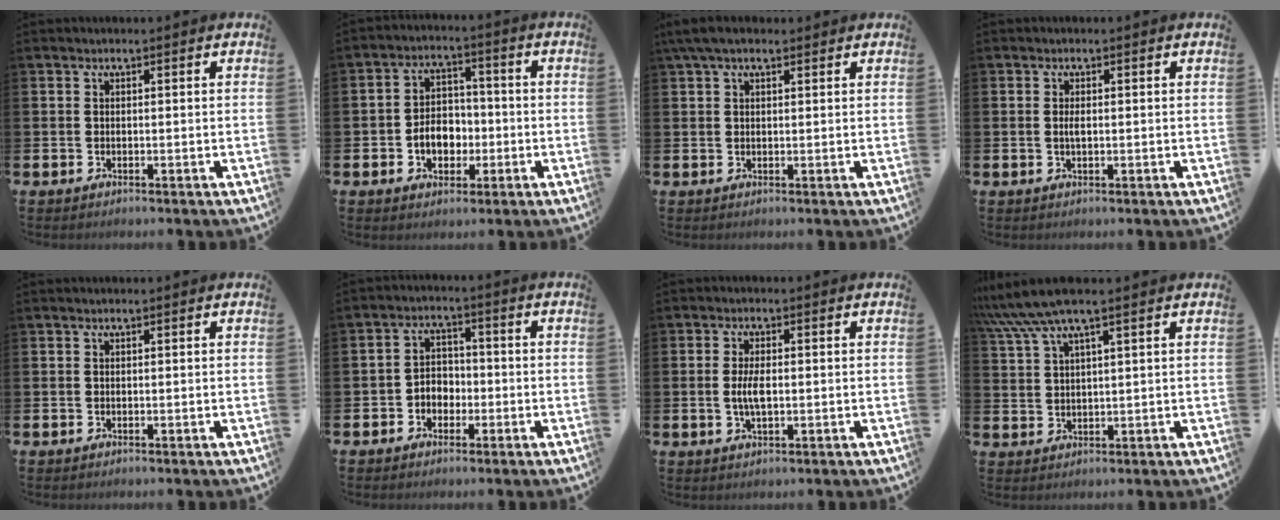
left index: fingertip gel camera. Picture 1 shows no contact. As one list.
[{"total": 5.4, "force": [-1.5, 4.1, 3.1], "torque": [-0.044, 0.005, -0.035]}, {"total": 3.4, "force": [2.5, 1.2, 2.1], "torque": [-0.040, 0.000, 0.044]}, {"total": 1.2, "force": [0.1, 0.4, 1.1], "torque": [-0.019, 0.002, -0.001]}, {"total": 0.0}, {"total": 3.1, "force": [-1.5, 2.5, 1.1], "torque": [-0.024, 0.006, -0.036]}, {"total": 3.5, "force": [-0.1, 1.4, 3.2], "torque": [-0.066, 0.000, -0.006]}, {"total": 6.7, "force": [5.2, 0.8, 4.1], "torque": [-0.093, -0.007, 0.094]}]